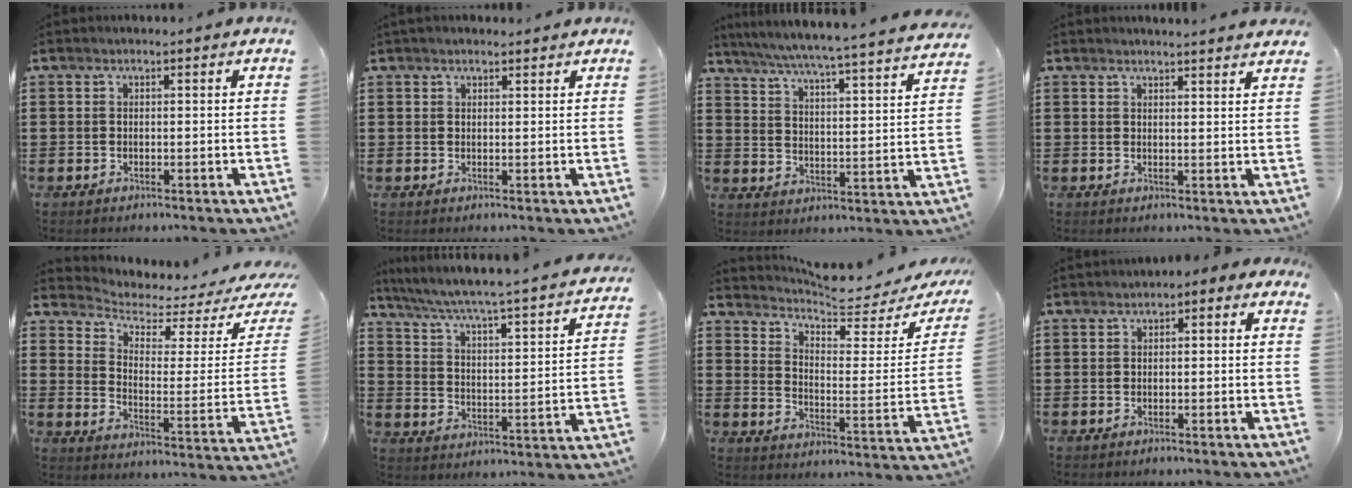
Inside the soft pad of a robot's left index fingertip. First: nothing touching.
{"total": 1.4, "force": [1.3, 0.3, 0.4], "torque": [-0.009, 0.002, 0.025]}
{"total": 4.8, "force": [4.3, -1.0, 1.8], "torque": [-0.056, -0.043, 0.064]}
{"total": 2.2, "force": [2.2, -0.3, 0.2], "torque": [-0.009, -0.004, 0.042]}
{"total": 2.8, "force": [2.1, 1.0, 1.5], "torque": [-0.050, -0.023, 0.028]}
{"total": 4.2, "force": [3.7, -0.6, 1.7], "torque": [-0.055, -0.044, 0.050]}
{"total": 5.3, "force": [4.9, 0.0, 2.0], "torque": [-0.058, -0.039, 0.079]}
{"total": 1.2, "force": [-0.9, 0.6, 0.5], "torque": [-0.014, 0.006, -0.020]}